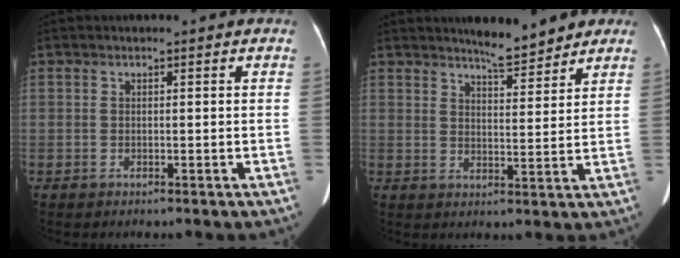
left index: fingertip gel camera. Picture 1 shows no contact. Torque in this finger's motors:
{"motor_torque": [1.04, -1.10, -0.02, -0.01]}